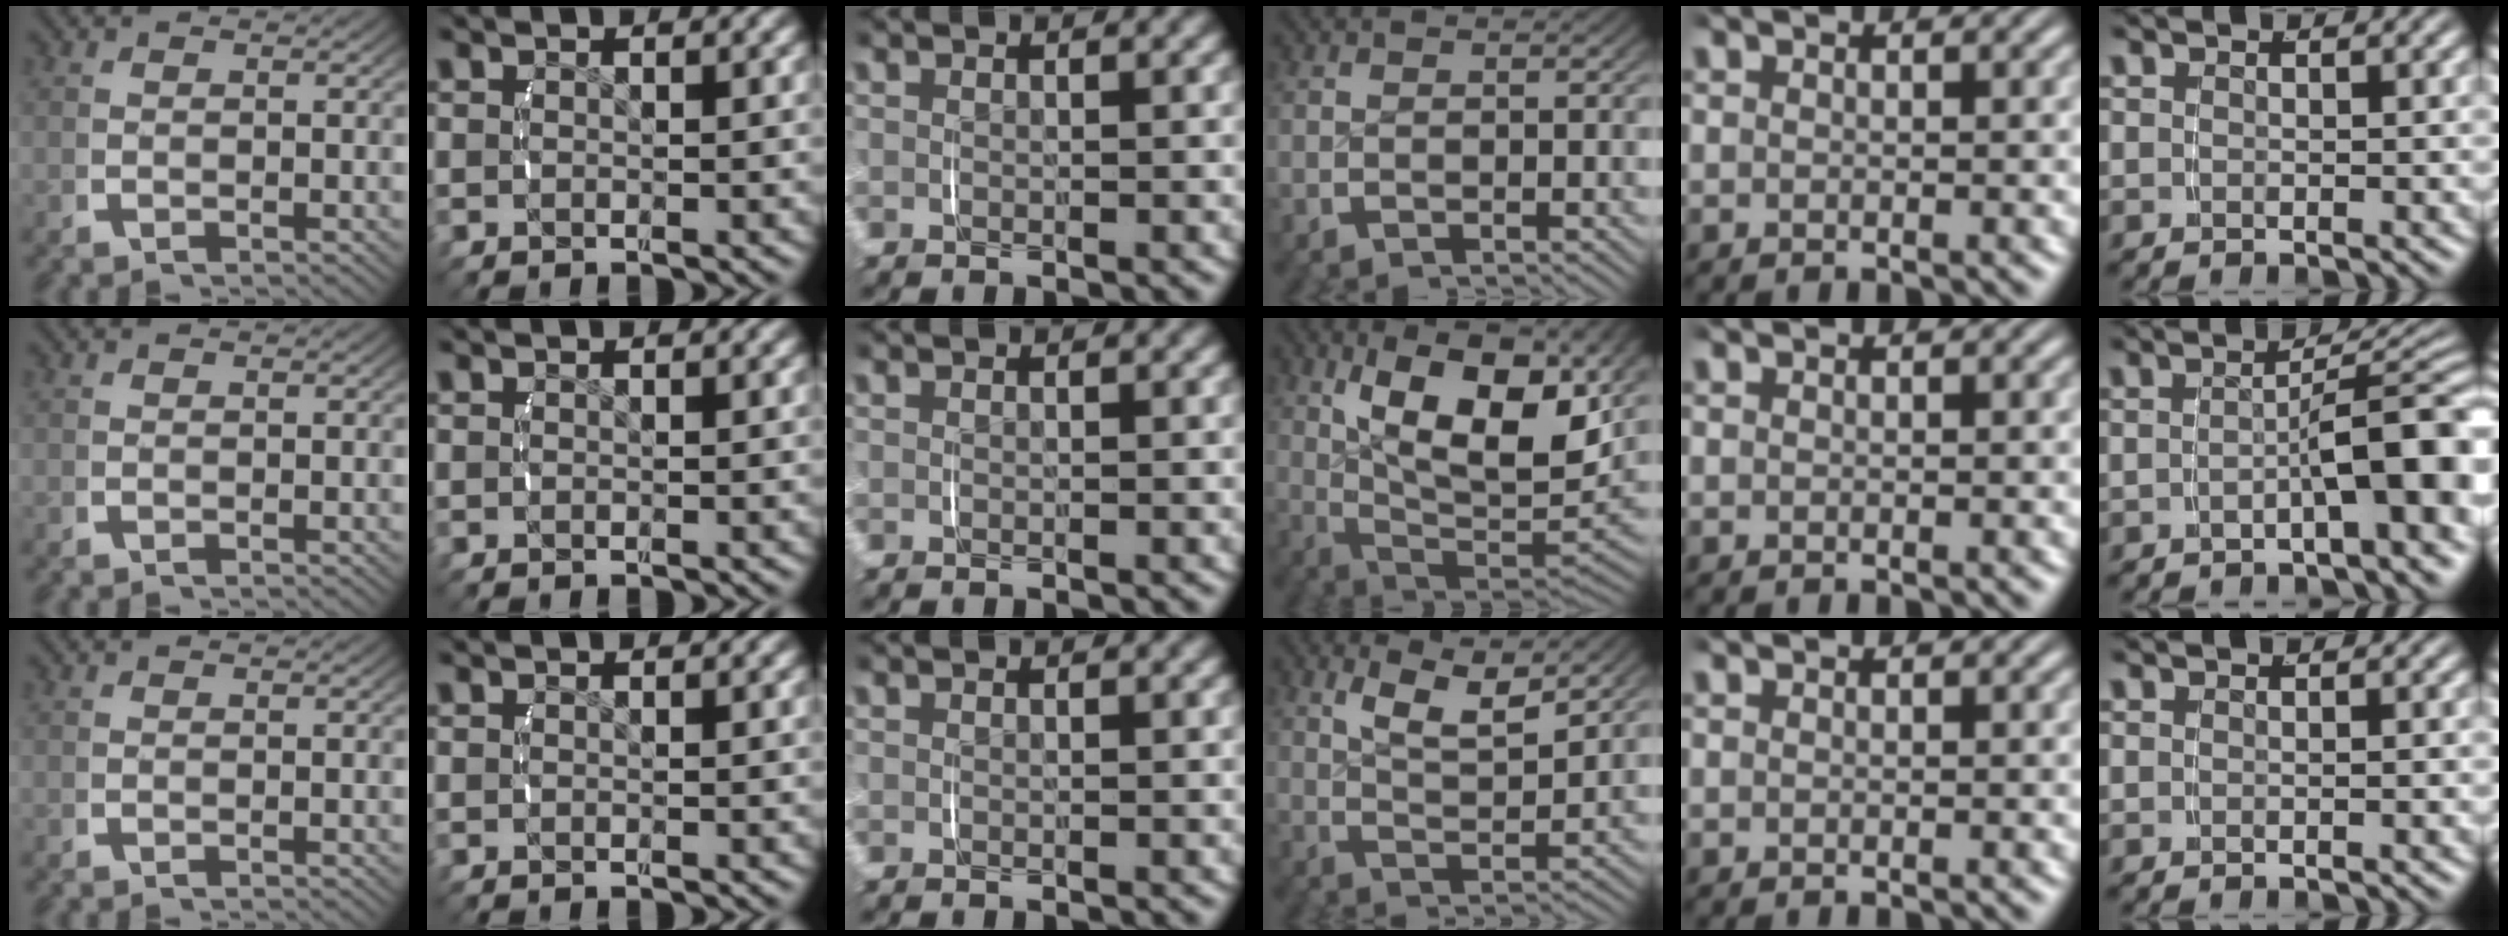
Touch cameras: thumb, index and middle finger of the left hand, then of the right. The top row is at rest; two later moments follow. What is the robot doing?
{"motion": "lift_and_place", "object": "phone"}